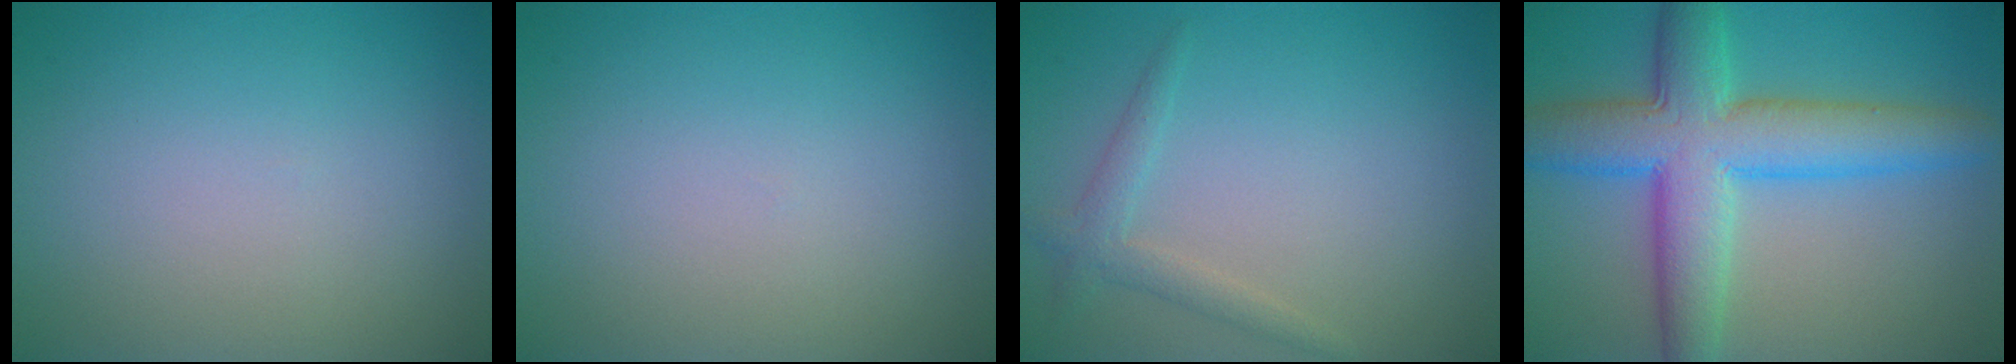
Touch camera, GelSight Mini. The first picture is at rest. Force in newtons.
{"total": 0.0}
{"total": 1.8, "press": 1.8, "slide": 0.1}
{"total": 8.9, "press": 8.9, "slide": 0.1}